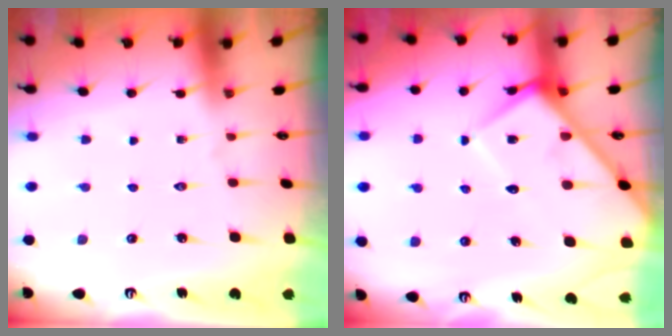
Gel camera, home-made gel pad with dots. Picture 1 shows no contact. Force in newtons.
{"total": 9.4, "press": 9.3, "slide": 0.7}